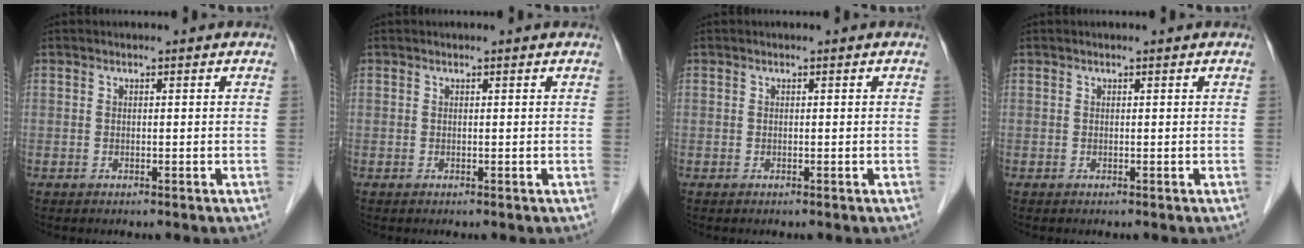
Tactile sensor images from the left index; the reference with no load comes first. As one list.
[{"total": 0.0}, {"total": 0.0}, {"total": 0.0}]